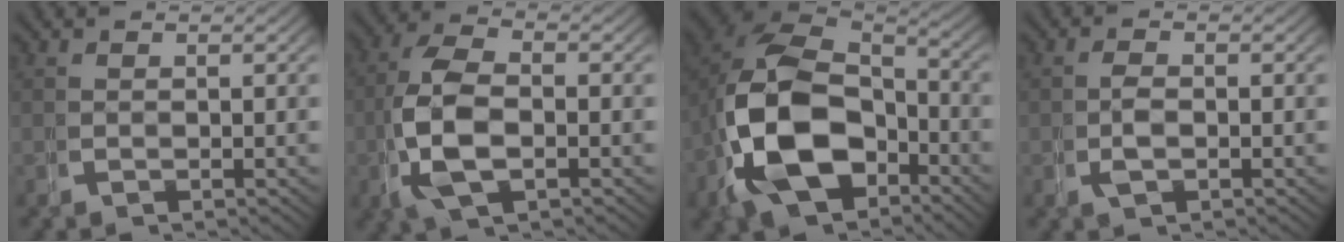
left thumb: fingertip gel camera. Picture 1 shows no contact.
{"total": 8.3, "force": [-1.1, 5.4, 6.2], "torque": [-0.153, -0.026, -0.007]}
{"total": 15.2, "force": [-2.5, 11.0, 10.2], "torque": [-0.238, -0.049, -0.022]}
{"total": 1.2, "force": [-0.4, 0.7, 0.9], "torque": [-0.027, -0.006, -0.003]}